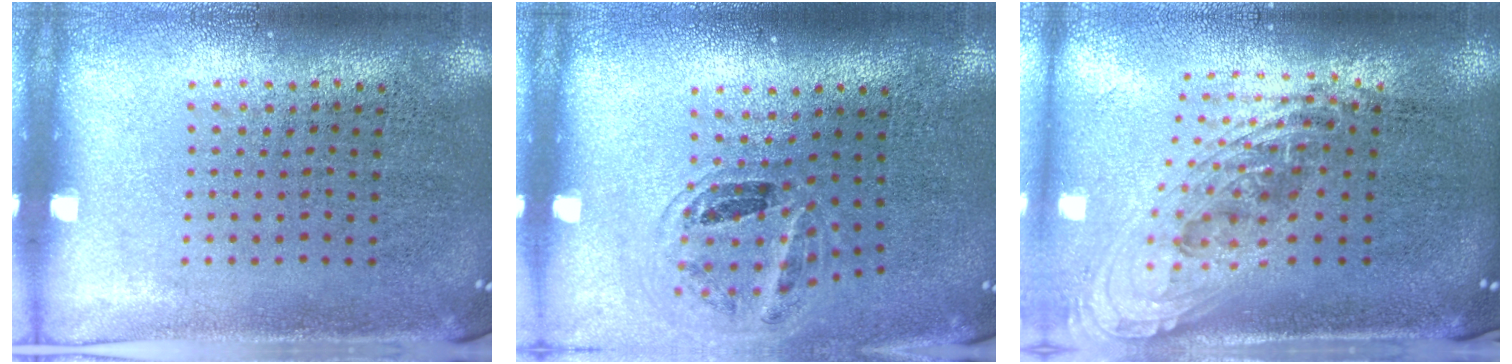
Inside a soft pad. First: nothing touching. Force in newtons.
{"total": 1.1, "press": 1.0, "slide": 0.3}
{"total": 2.2, "press": 1.6, "slide": 1.5}